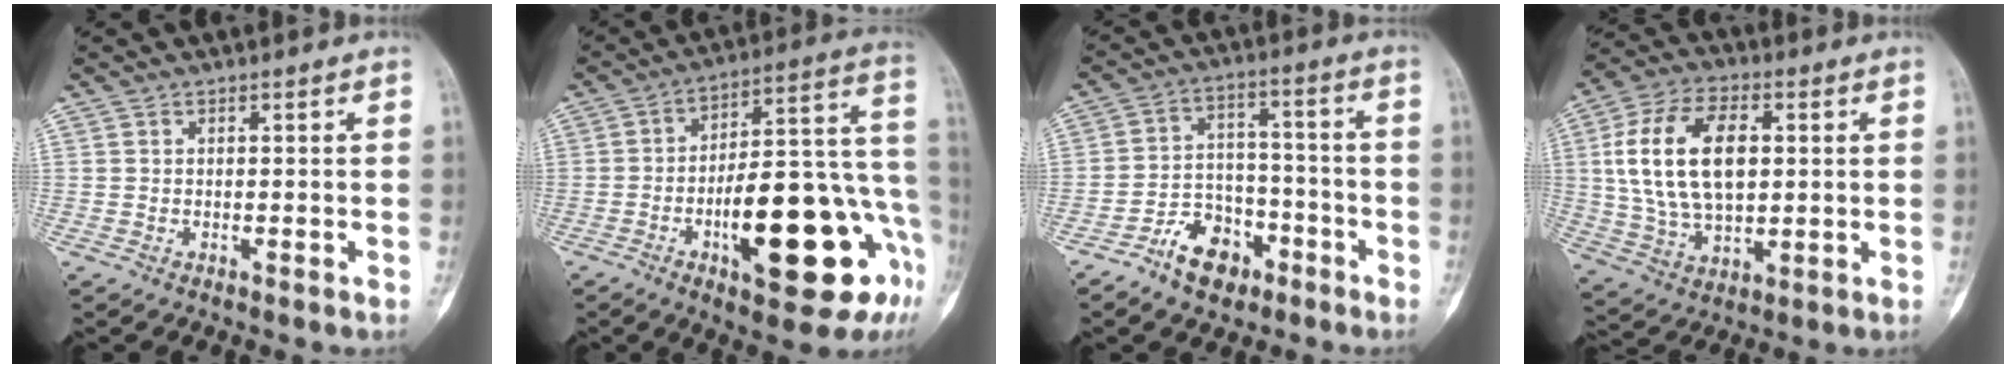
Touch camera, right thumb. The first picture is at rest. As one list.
[{"total": 25.9, "force": [-8.8, 8.9, 22.7], "torque": [-0.265, 0.044, -0.114]}, {"total": 9.9, "force": [-6.2, 6.3, 4.4], "torque": [-0.040, 0.055, -0.109]}, {"total": 18.6, "force": [2.9, 11.0, 14.7], "torque": [-0.259, 0.005, 0.055]}]